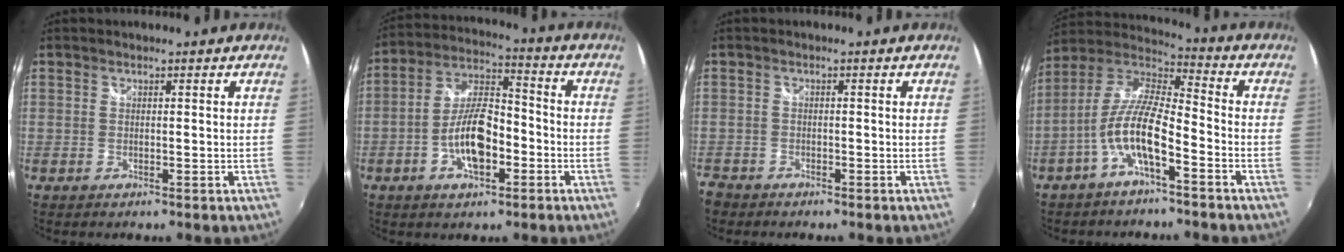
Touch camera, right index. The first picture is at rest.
{"total": 11.5, "force": [-4.0, 5.2, 9.4], "torque": [-0.190, 0.014, -0.068]}
{"total": 3.3, "force": [-2.6, 2.2, 0.2], "torque": [-0.018, -0.001, -0.054]}
{"total": 10.8, "force": [-4.9, 2.8, 9.2], "torque": [-0.195, 0.007, -0.093]}